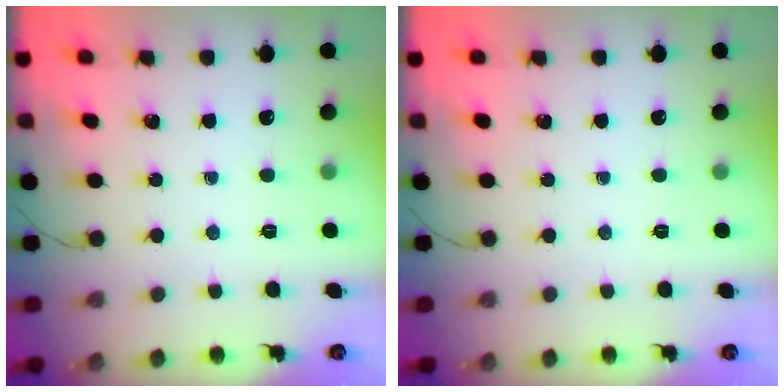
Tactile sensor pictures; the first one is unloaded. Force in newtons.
{"total": 0.0}